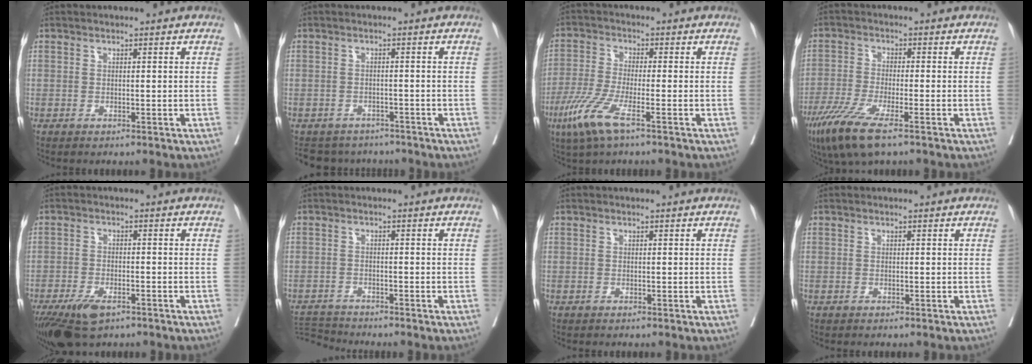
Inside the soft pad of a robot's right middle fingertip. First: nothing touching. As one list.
[{"total": 7.4, "force": [-6.8, 2.8, 0.7], "torque": [-0.017, 0.005, -0.086]}, {"total": 7.5, "force": [-4.1, 0.7, 6.2], "torque": [-0.140, -0.019, -0.083]}, {"total": 8.8, "force": [-5.5, 1.1, 6.8], "torque": [-0.136, -0.025, -0.099]}, {"total": 7.5, "force": [-5.0, 3.0, 4.8], "torque": [-0.085, -0.010, -0.085]}, {"total": 3.8, "force": [-3.7, -0.6, -0.6], "torque": [0.011, -0.006, -0.070]}, {"total": 0.0}, {"total": 0.0}]